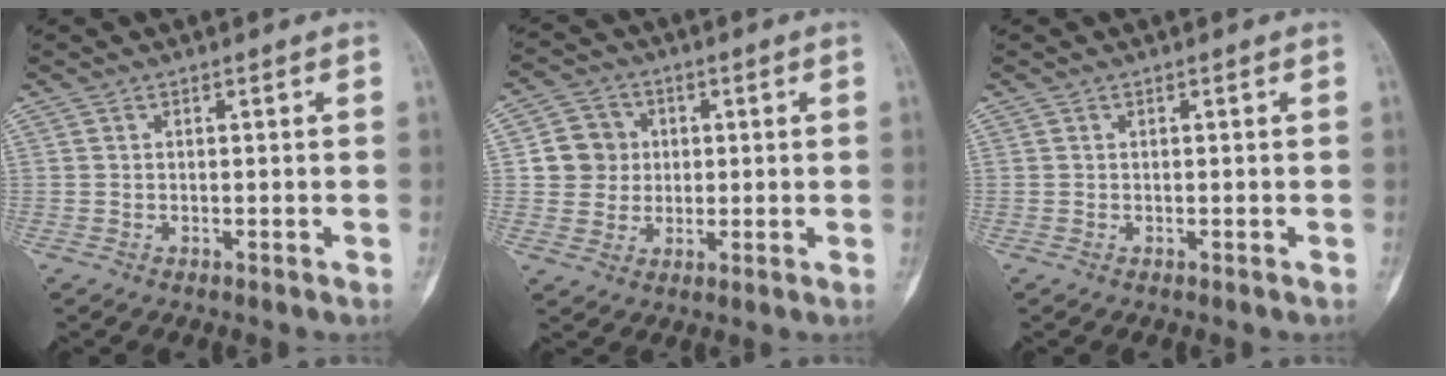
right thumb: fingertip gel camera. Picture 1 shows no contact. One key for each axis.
{"total": 7.3, "fx": 1.0, "fy": 7.0, "fz": 1.9, "tx": 0.003, "ty": 0.005, "tz": 0.011}
{"total": 0.0}